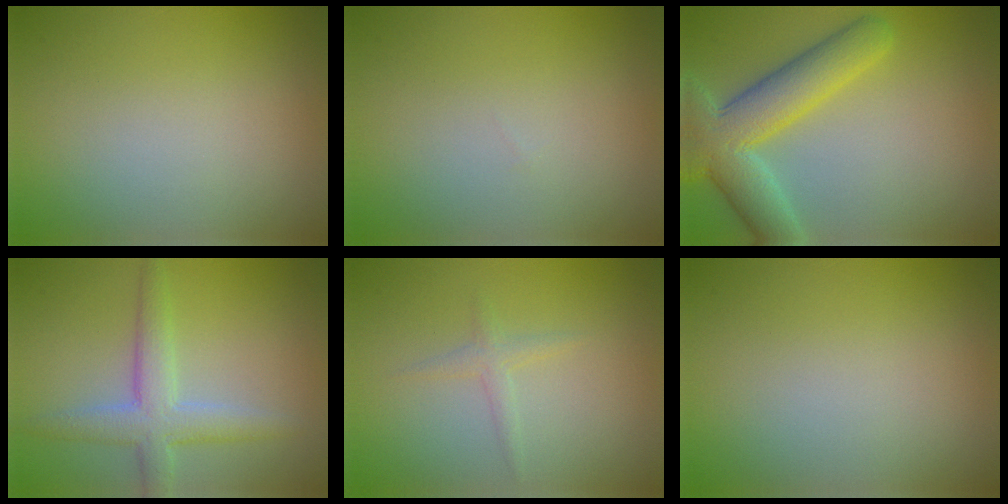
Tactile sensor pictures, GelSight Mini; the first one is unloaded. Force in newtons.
{"total": 0.0}
{"total": 7.2, "press": 7.2, "slide": 0.5}
{"total": 4.0, "press": 4.0, "slide": 0.2}
{"total": 1.2, "press": 1.2, "slide": 0.0}
{"total": 0.0}